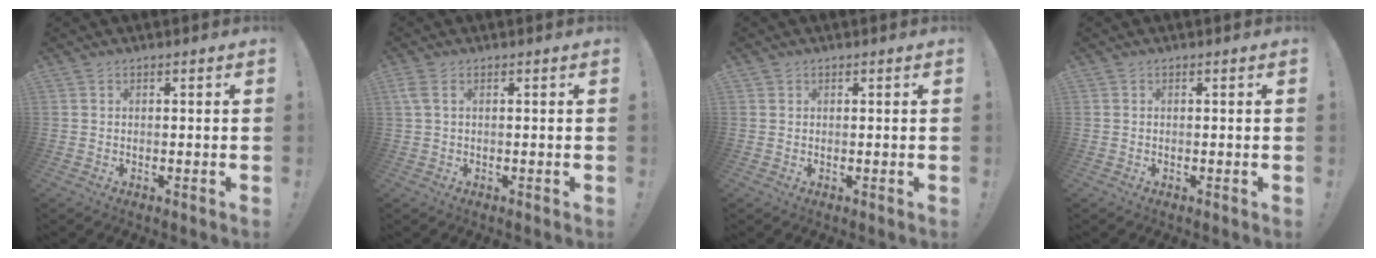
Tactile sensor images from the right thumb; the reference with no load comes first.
{"total": 2.5, "force": [0.9, 0.8, 2.2], "torque": [-0.050, 0.004, 0.019]}
{"total": 0.5, "force": [0.3, 0.4, 0.0], "torque": [0.001, 0.001, 0.006]}
{"total": 0.0}